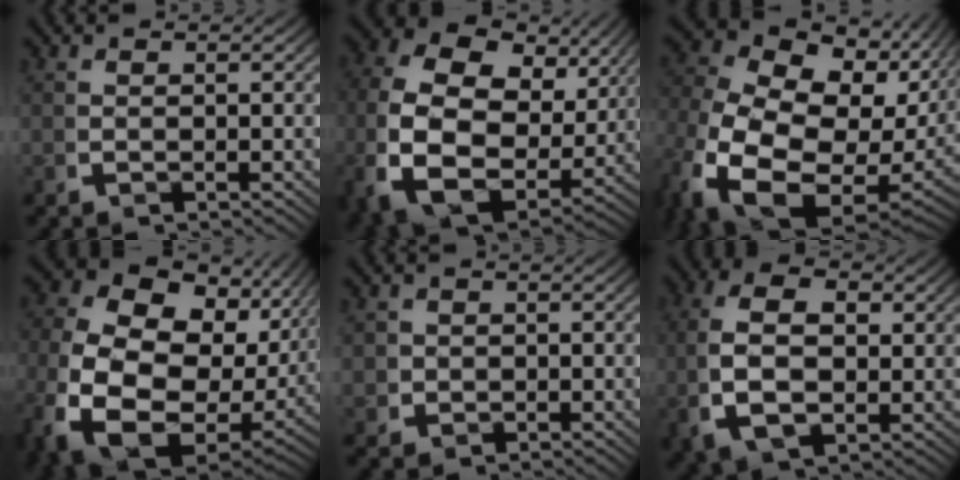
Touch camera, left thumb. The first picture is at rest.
{"total": 14.5, "force": [-0.4, 10.3, 10.2], "torque": [-0.251, -0.064, 0.019]}
{"total": 17.4, "force": [-0.1, 12.0, 12.6], "torque": [-0.275, -0.057, 0.017]}
{"total": 17.8, "force": [-0.8, 12.5, 12.7], "torque": [-0.287, -0.066, 0.007]}
{"total": 2.4, "force": [0.1, 2.3, 0.9], "torque": [-0.024, -0.014, 0.007]}
{"total": 8.3, "force": [0.5, 5.4, 6.4], "torque": [-0.142, -0.010, 0.022]}